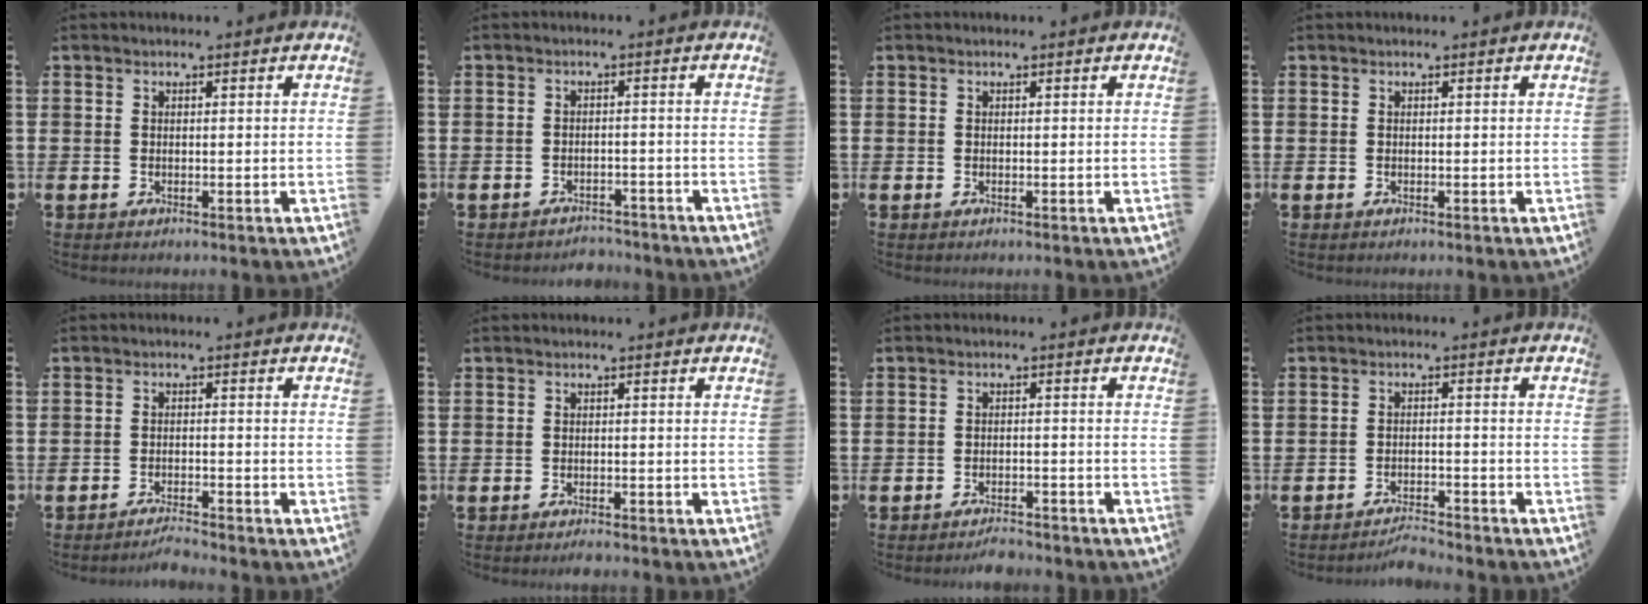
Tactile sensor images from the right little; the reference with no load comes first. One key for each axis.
{"total": 2.1, "fx": -2.1, "fy": 0.1, "fz": -0.2, "tx": -0.004, "ty": 0.004, "tz": -0.047}
{"total": 0.0}
{"total": 0.0}
{"total": 2.0, "fx": -2.0, "fy": -0.1, "fz": 0.4, "tx": -0.008, "ty": 0.004, "tz": -0.040}
{"total": 0.8, "fx": -0.8, "fy": 0.1, "fz": 0.3, "tx": -0.008, "ty": -0.003, "tz": -0.015}
{"total": 2.2, "fx": -2.1, "fy": 0.1, "fz": 0.3, "tx": -0.010, "ty": 0.005, "tz": -0.044}
{"total": 2.5, "fx": -2.5, "fy": 0.1, "fz": 0.1, "tx": -0.008, "ty": 0.005, "tz": -0.052}